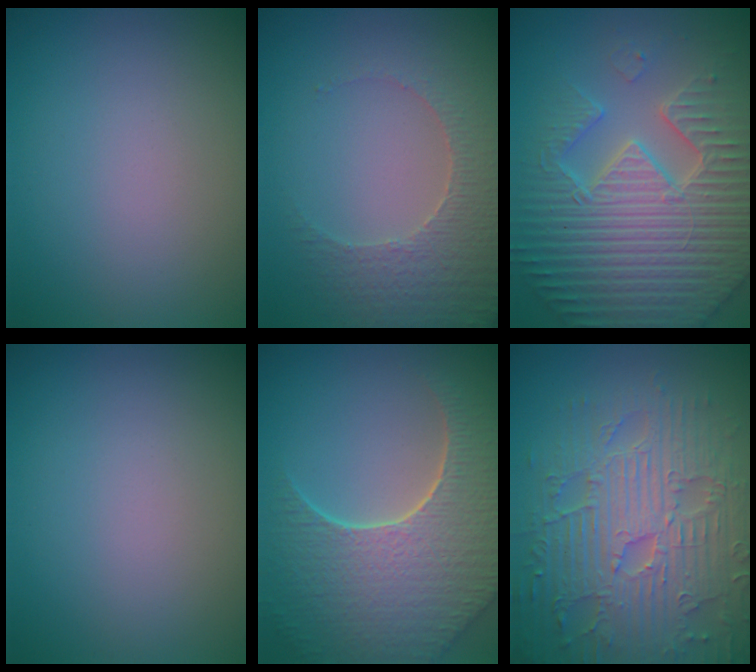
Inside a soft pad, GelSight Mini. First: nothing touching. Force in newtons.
{"total": 3.8, "press": 3.6, "slide": 1.2}
{"total": 7.7, "press": 7.4, "slide": 1.9}
{"total": 0.0}
{"total": 8.7, "press": 6.2, "slide": 6.1}
{"total": 8.7, "press": 6.4, "slide": 5.8}